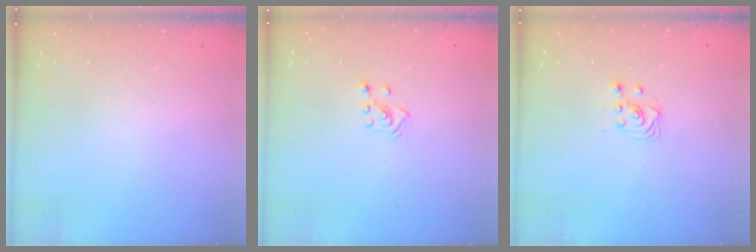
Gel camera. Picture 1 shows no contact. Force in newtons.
{"total": 3.4, "press": 3.4, "slide": 0.6}
{"total": 3.6, "press": 3.4, "slide": 1.4}